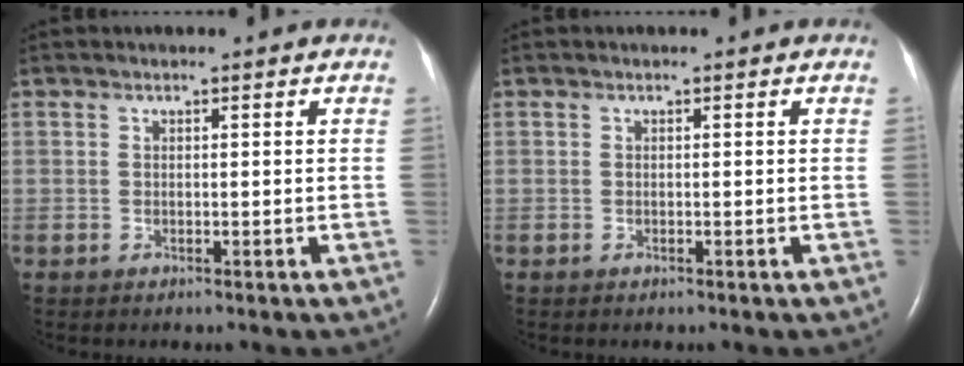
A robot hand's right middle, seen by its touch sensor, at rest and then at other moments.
{"total": 0.0}